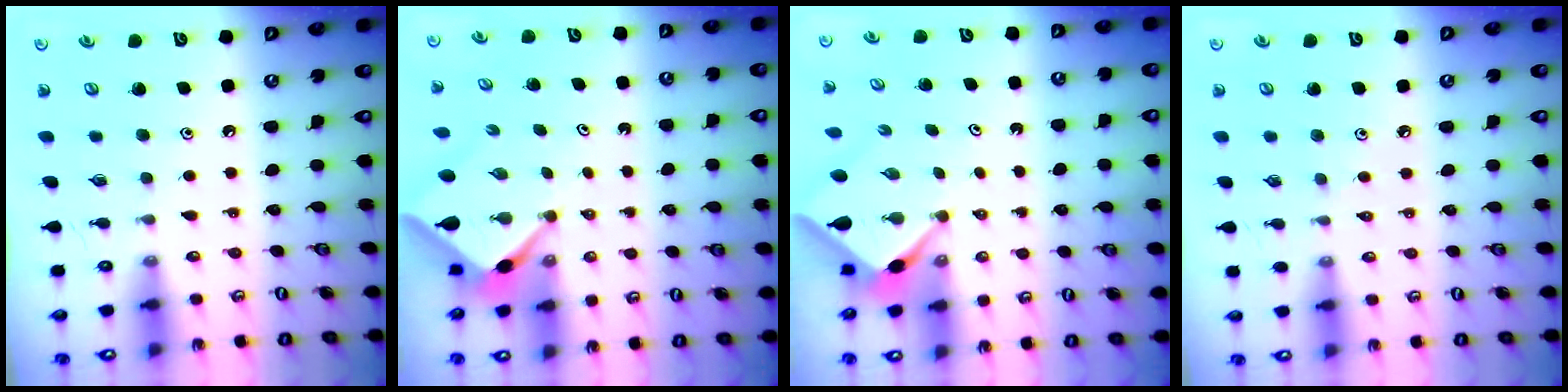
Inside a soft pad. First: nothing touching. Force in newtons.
{"total": 2.9, "press": 2.9, "slide": 0.4}
{"total": 2.8, "press": 2.8, "slide": 0.3}
{"total": 2.9, "press": 2.8, "slide": 0.5}